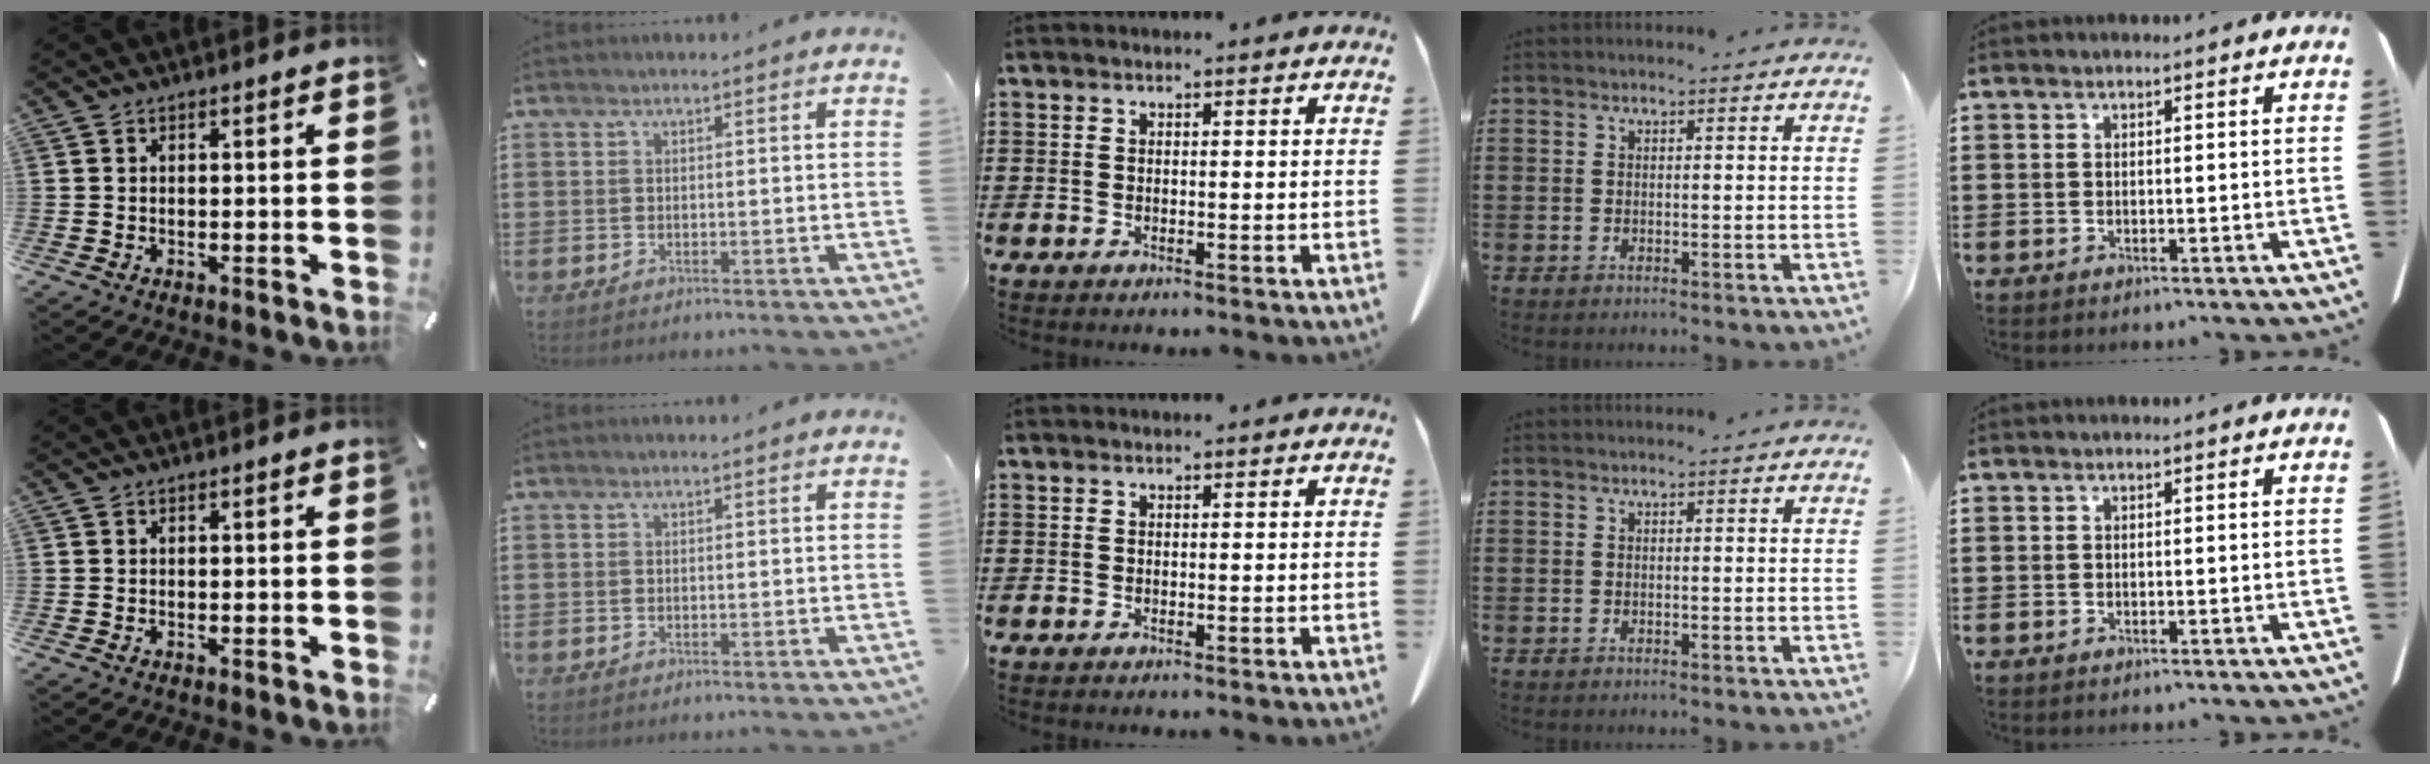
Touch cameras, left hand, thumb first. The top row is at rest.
{}